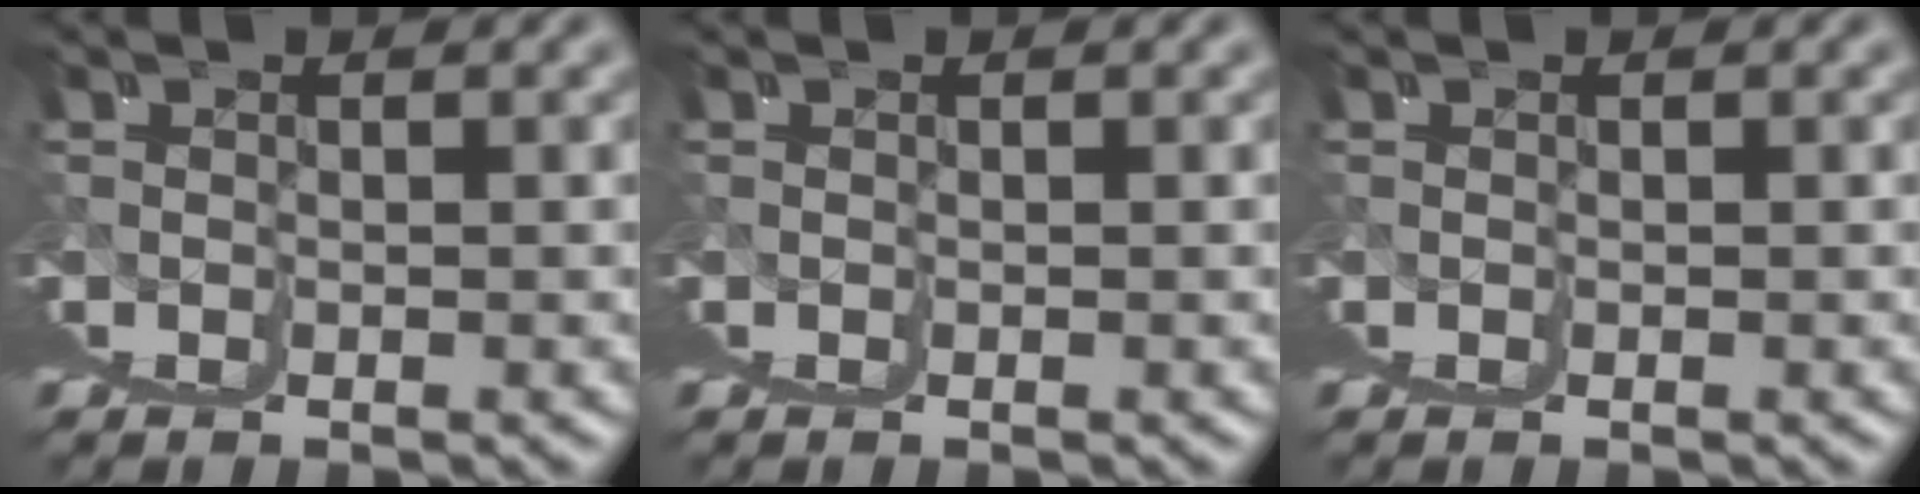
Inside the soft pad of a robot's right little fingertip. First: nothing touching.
{"total": 0.0}
{"total": 0.0}